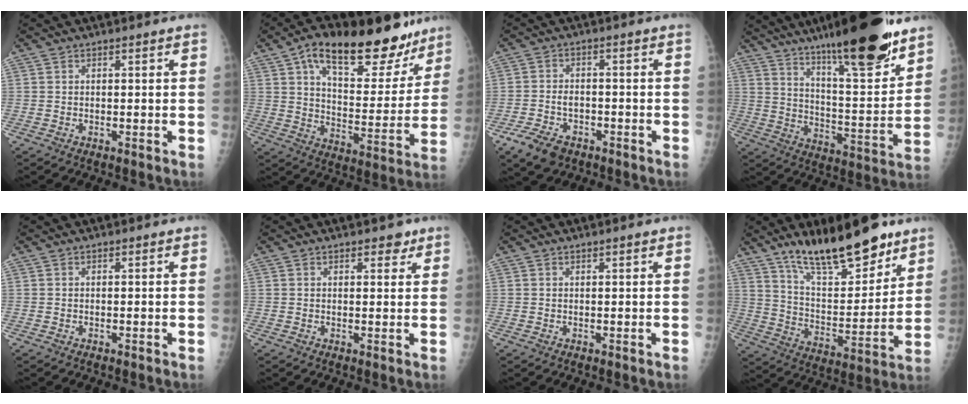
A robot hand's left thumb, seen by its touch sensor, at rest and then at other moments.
{"total": 24.1, "force": [16.0, 10.4, 14.8], "torque": [-0.175, -0.047, 0.245]}
{"total": 7.3, "force": [-4.5, 4.4, 3.7], "torque": [-0.071, 0.017, -0.075]}
{"total": 23.9, "force": [17.0, 4.1, 16.3], "torque": [-0.231, -0.079, 0.276]}
{"total": 0.0}
{"total": 2.5, "force": [1.8, 1.3, 1.3], "torque": [-0.002, -0.008, 0.021]}
{"total": 0.7, "force": [0.5, 0.0, 0.5], "torque": [-0.008, -0.002, 0.009]}
{"total": 20.3, "force": [14.6, 6.3, 12.5], "torque": [-0.161, -0.086, 0.248]}